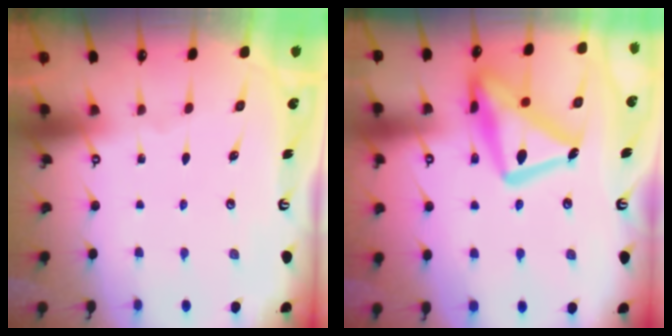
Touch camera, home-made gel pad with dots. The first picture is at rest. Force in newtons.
{"total": 19.9, "press": 19.9, "slide": 1.4}